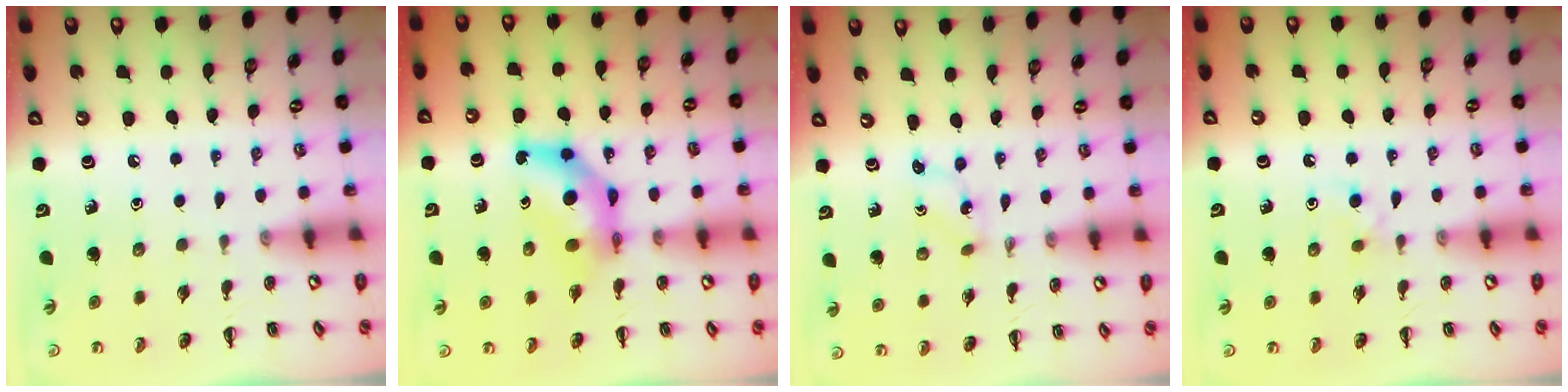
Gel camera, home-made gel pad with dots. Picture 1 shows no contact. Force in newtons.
{"total": 6.6, "press": 6.5, "slide": 1.2}
{"total": 0.0}
{"total": 3.7, "press": 3.4, "slide": 1.4}